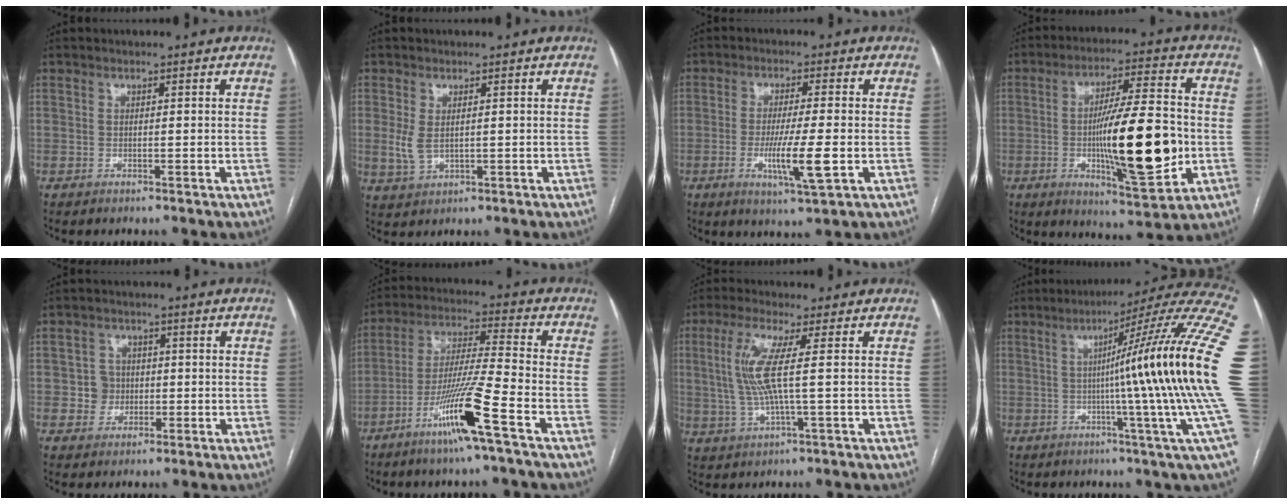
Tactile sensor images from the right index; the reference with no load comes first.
{"total": 3.3, "force": [0.3, 1.7, 2.8], "torque": [-0.067, -0.001, 0.016]}
{"total": 8.2, "force": [-2.0, 0.1, 7.9], "torque": [-0.145, -0.021, -0.036]}
{"total": 17.6, "force": [-2.9, 2.6, 17.2], "torque": [-0.281, -0.009, -0.040]}
{"total": 3.6, "force": [-0.3, 3.5, 0.6], "torque": [-0.001, 0.014, 0.000]}
{"total": 12.8, "force": [-6.8, -1.1, 10.8], "torque": [-0.212, -0.020, -0.133]}
{"total": 7.7, "force": [1.1, 0.2, 7.6], "torque": [-0.178, 0.003, 0.021]}
{"total": 23.9, "force": [0.5, -3.0, 23.7], "torque": [-0.217, 0.019, -0.011]}